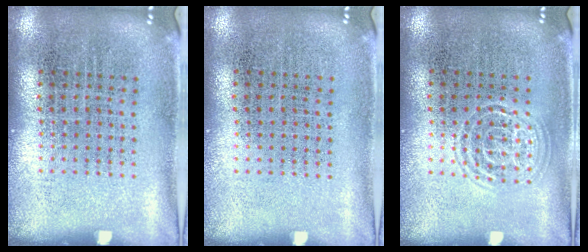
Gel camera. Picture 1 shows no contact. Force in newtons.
{"total": 0.0}
{"total": 1.4, "press": 1.3, "slide": 0.2}